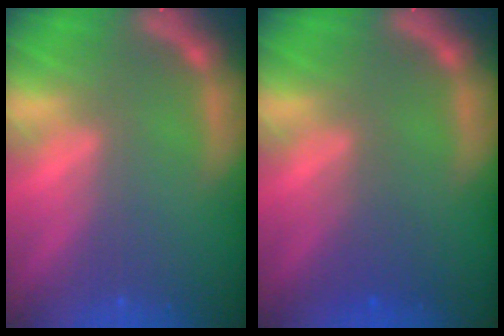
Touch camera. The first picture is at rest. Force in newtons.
{"total": 2.0}